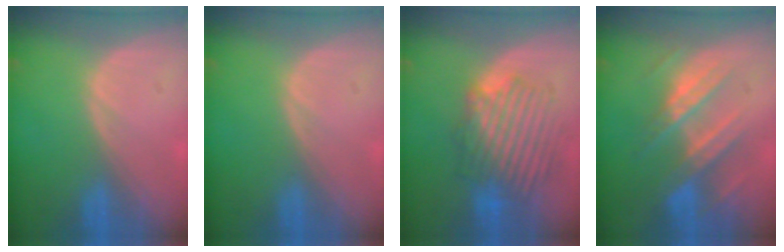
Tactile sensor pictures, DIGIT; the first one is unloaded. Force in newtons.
{"total": 0.0}
{"total": 8.5, "press": 8.3, "slide": 1.7}
{"total": 9.1, "press": 7.9, "slide": 4.4}